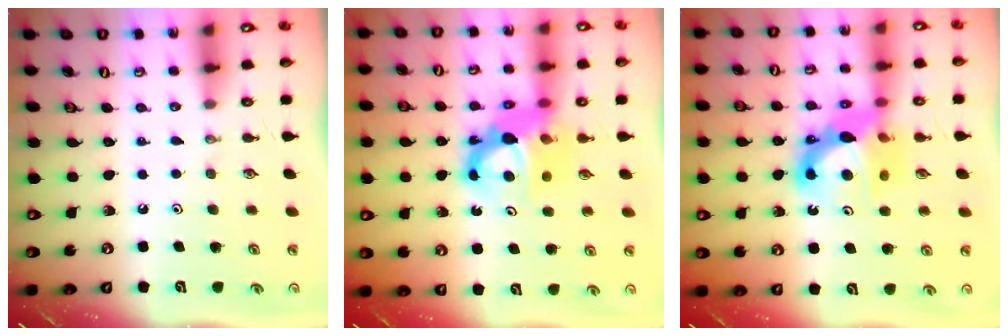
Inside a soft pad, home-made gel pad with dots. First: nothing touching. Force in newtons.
{"total": 12.3, "press": 12.3, "slide": 1.4}
{"total": 13.2, "press": 13.2, "slide": 1.5}